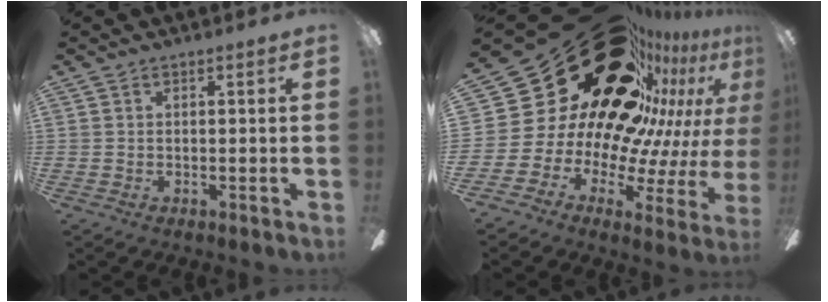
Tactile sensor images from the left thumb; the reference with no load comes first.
{"total": 34.0, "force": [21.2, 18.2, 19.4], "torque": [-0.278, -0.207, 0.430]}